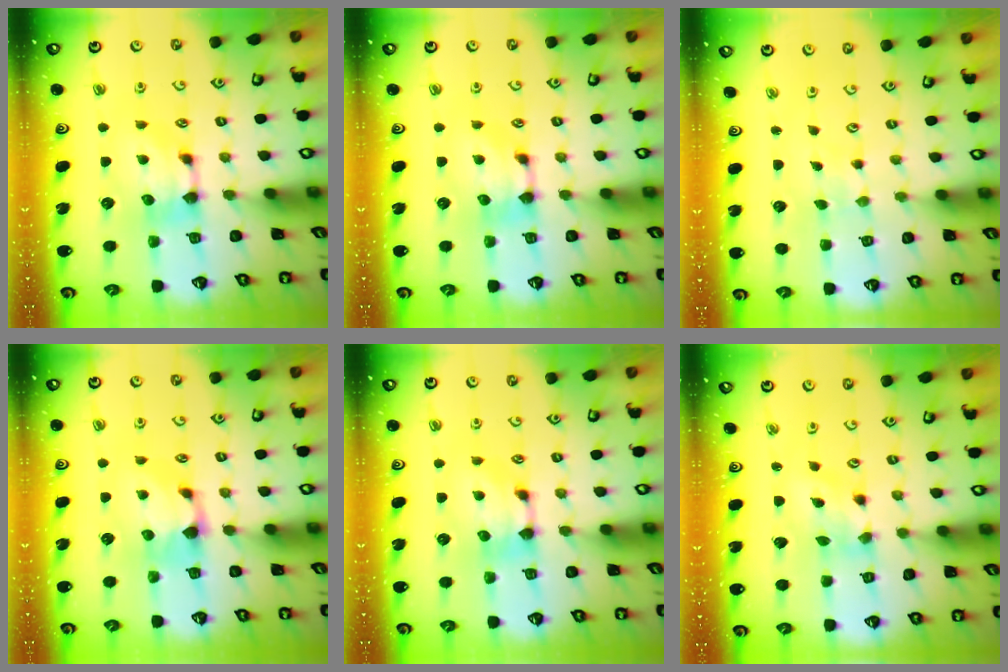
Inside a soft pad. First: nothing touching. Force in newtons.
{"total": 0.0}
{"total": 5.1, "press": 5.1, "slide": 0.2}
{"total": 0.9, "press": 0.5, "slide": 0.7}
{"total": 0.0}
{"total": 1.2, "press": 0.3, "slide": 1.2}